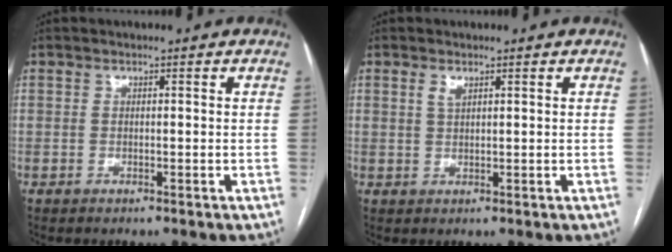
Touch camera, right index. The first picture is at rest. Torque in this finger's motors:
{"motor_torque": [0.05, 0.08, 0.06, 0.03]}